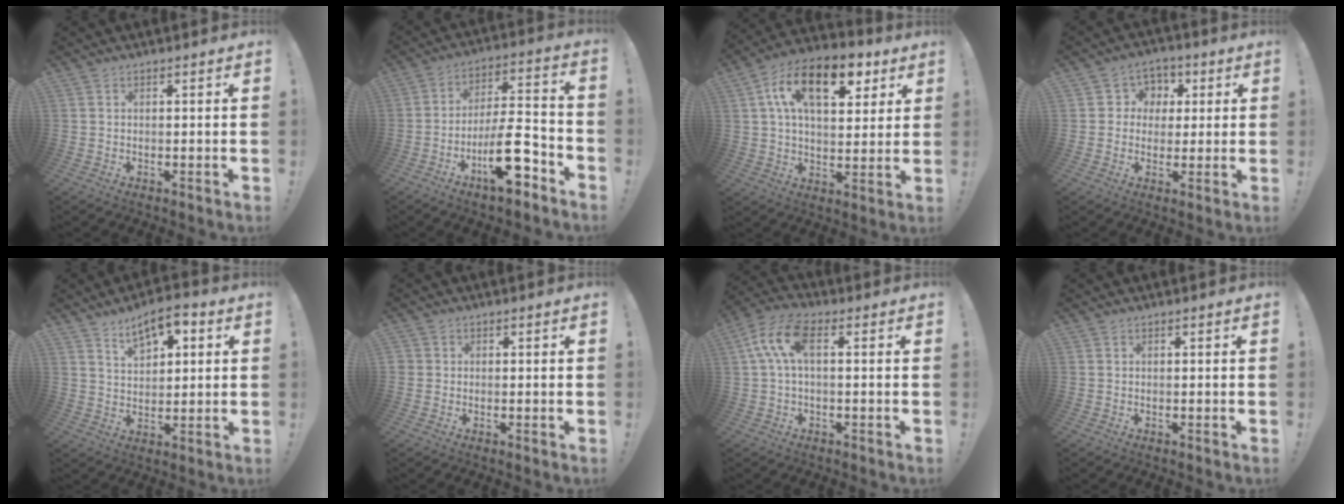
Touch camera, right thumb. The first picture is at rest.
{"total": 17.1, "force": [-8.3, 5.9, 13.7], "torque": [-0.219, 0.059, -0.128]}
{"total": 17.6, "force": [7.3, 9.3, 12.9], "torque": [-0.207, -0.014, 0.125]}
{"total": 6.3, "force": [-0.1, 6.1, 1.3], "torque": [-0.021, 0.009, 0.001]}
{"total": 8.8, "force": [5.3, 4.6, 5.3], "torque": [-0.083, -0.019, 0.095]}
{"total": 1.4, "force": [0.1, 1.4, 0.4], "torque": [-0.007, 0.003, 0.003]}
{"total": 10.5, "force": [2.0, 4.8, 9.1], "torque": [-0.194, 0.003, 0.038]}
{"total": 0.0}